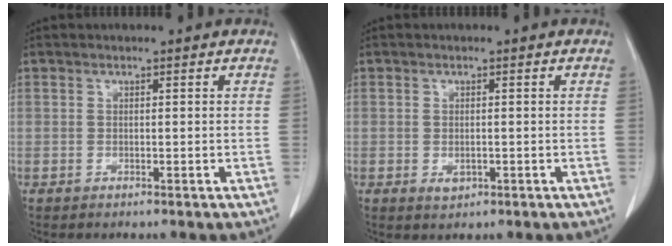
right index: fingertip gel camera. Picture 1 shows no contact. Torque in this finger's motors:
{"motor_torque": [0.09, 0.03, 0.03, 0.01]}